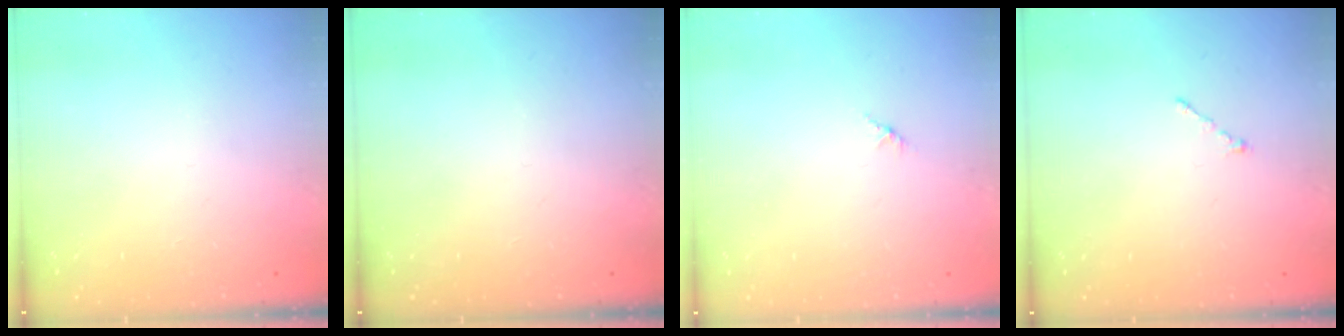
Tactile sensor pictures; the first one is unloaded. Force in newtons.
{"total": 0.0}
{"total": 1.4, "press": 1.4, "slide": 0.4}
{"total": 0.7, "press": 0.7, "slide": 0.2}